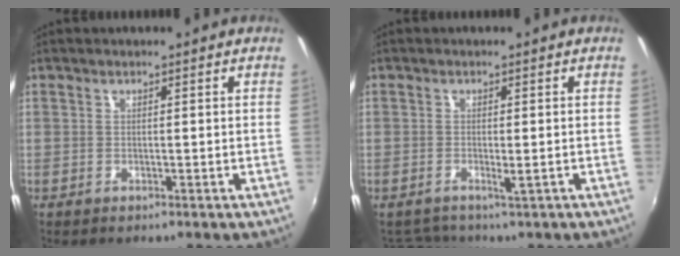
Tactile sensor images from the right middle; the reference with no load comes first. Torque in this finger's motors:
{"motor_torque": [-0.31, -0.32, 0.02, -0.02]}